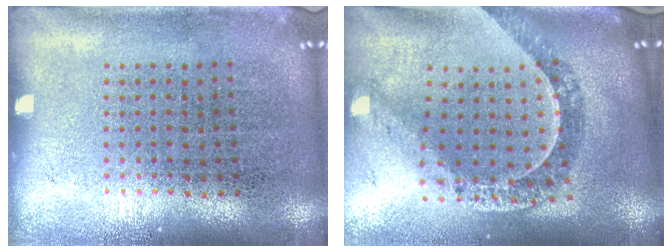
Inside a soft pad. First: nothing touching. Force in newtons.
{"total": 1.2, "press": 1.1, "slide": 0.3}